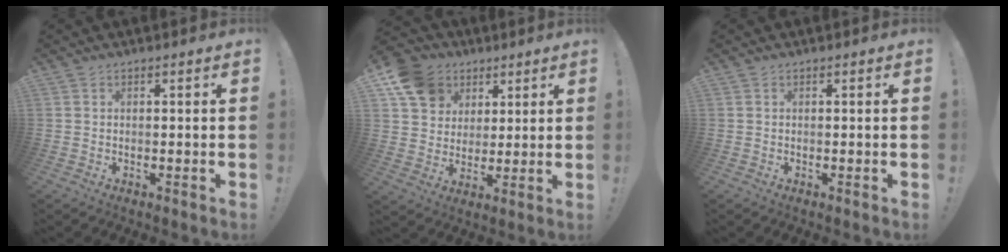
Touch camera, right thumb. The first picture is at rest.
{"total": 13.3, "force": [6.6, 10.4, 5.1], "torque": [-0.082, -0.034, 0.132]}
{"total": 0.0}